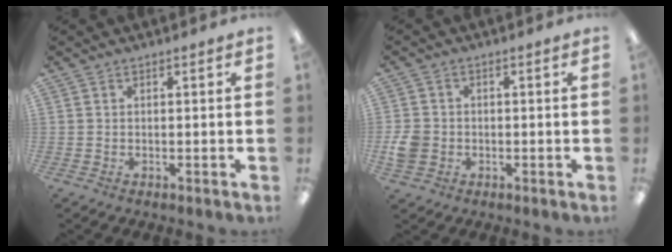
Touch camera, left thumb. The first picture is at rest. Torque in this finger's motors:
{"motor_torque": [-0.30, 0.32, -0.05, 0.06, 0.00]}